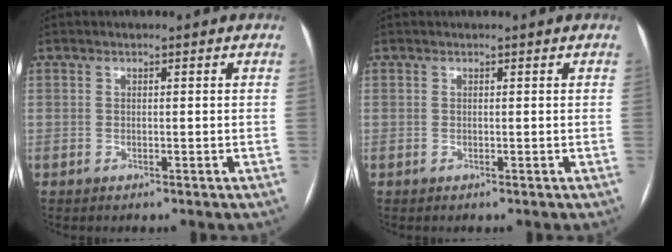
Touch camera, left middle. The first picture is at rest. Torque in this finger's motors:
{"motor_torque": [0.01, 0.01, 0.00, 0.00]}